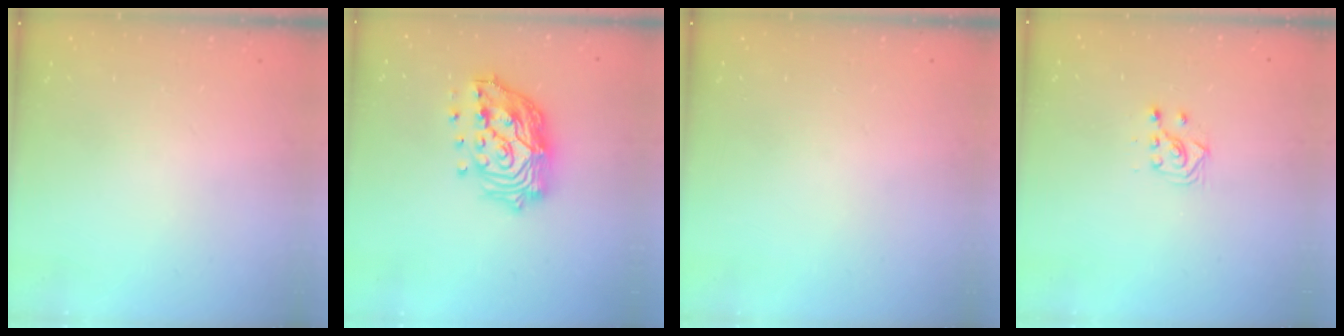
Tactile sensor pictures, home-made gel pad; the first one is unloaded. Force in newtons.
{"total": 19.7, "press": 19.5, "slide": 2.7}
{"total": 0.0}
{"total": 3.9, "press": 3.8, "slide": 0.8}